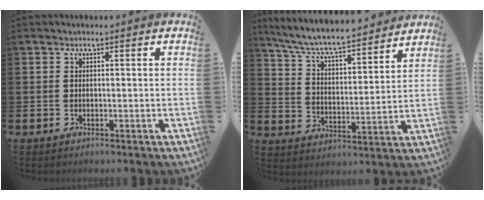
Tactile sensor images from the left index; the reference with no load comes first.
{"total": 7.8, "force": [7.3, 0.8, 2.3], "torque": [-0.080, -0.059, 0.126]}